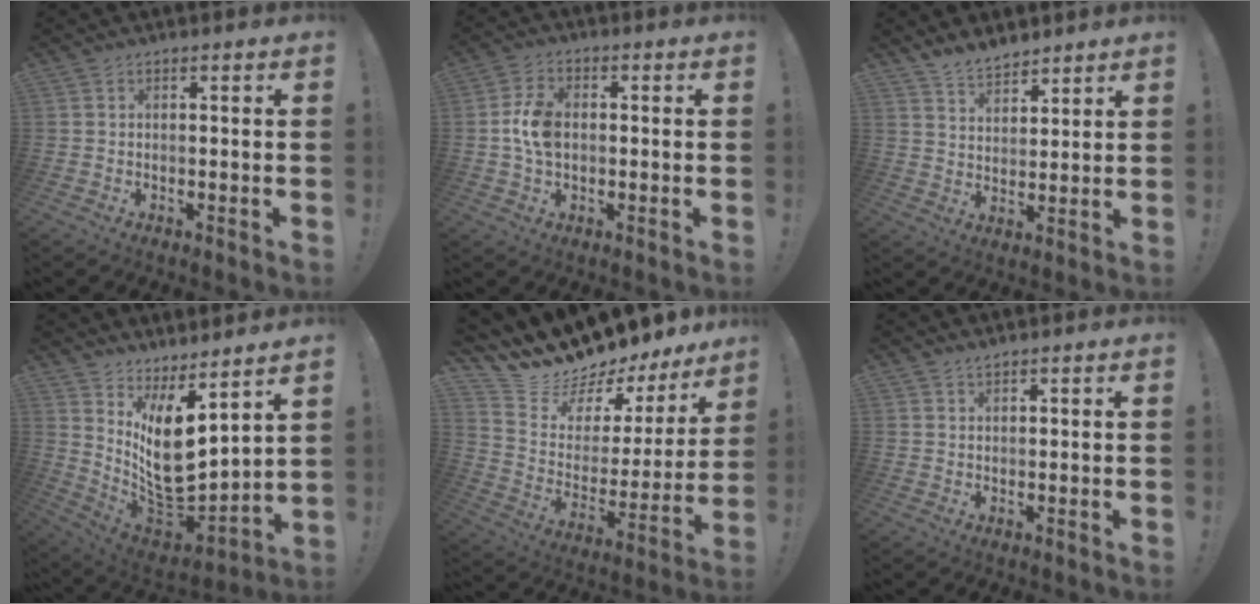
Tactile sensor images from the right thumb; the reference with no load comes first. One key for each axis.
{"total": 8.4, "fx": -0.3, "fy": 5.6, "fz": 6.2, "tx": -0.112, "ty": 0.008, "tz": -0.003}
{"total": 7.2, "fx": 6.4, "fy": 2.8, "fz": 1.6, "tx": -0.032, "ty": -0.041, "tz": 0.124}
{"total": 14.3, "fx": 2.8, "fy": 7.4, "fz": 11.9, "tx": -0.186, "ty": -0.045, "tz": 0.059}
{"total": 15.0, "fx": 13.8, "fy": 4.8, "fz": 3.4, "tx": -0.072, "ty": -0.125, "tz": 0.248}
{"total": 1.4, "fx": 1.3, "fy": 0.4, "fz": 0.4, "tx": -0.001, "ty": -0.007, "tz": 0.024}